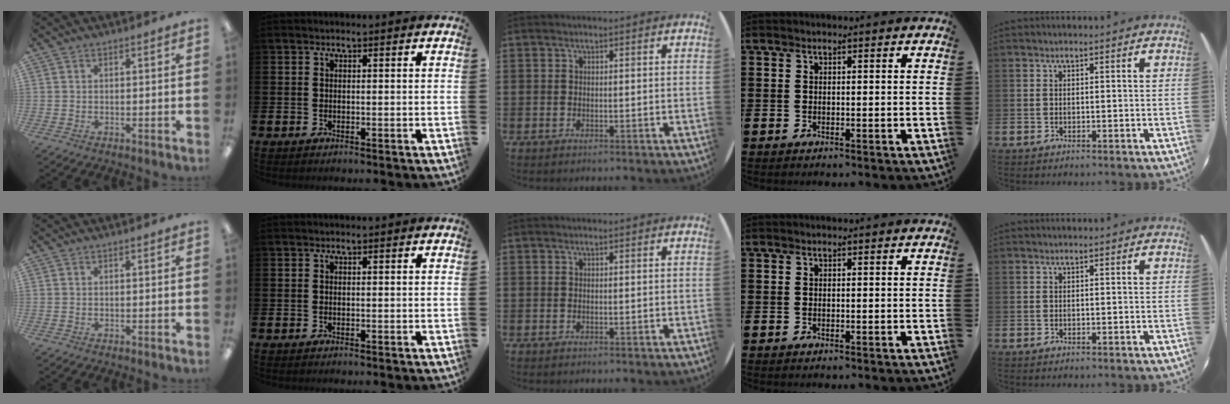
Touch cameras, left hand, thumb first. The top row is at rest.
{}